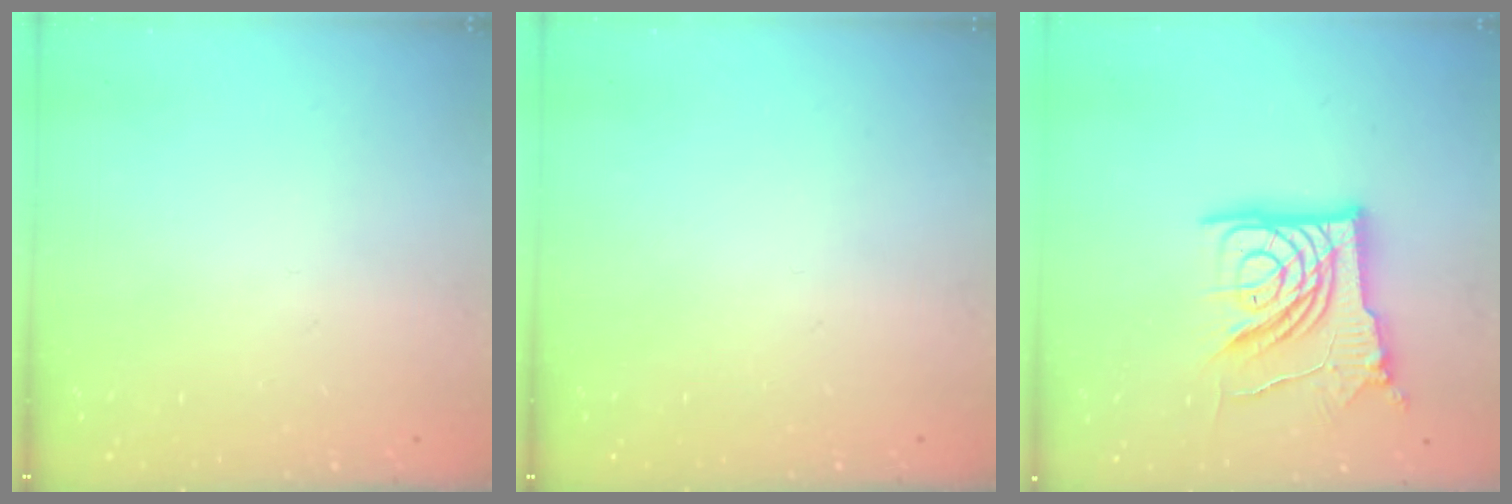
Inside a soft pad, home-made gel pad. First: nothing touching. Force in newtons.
{"total": 0.0}
{"total": 19.2, "press": 19.1, "slide": 2.1}